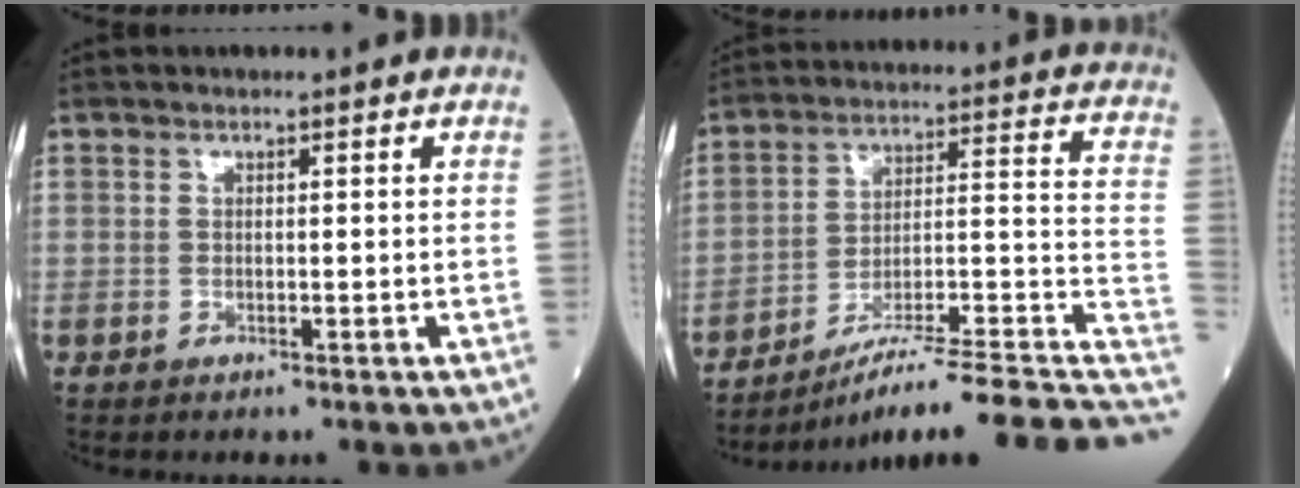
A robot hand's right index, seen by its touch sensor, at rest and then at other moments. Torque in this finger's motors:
{"motor_torque": [-0.21, -0.32, 0.09, 0.05]}